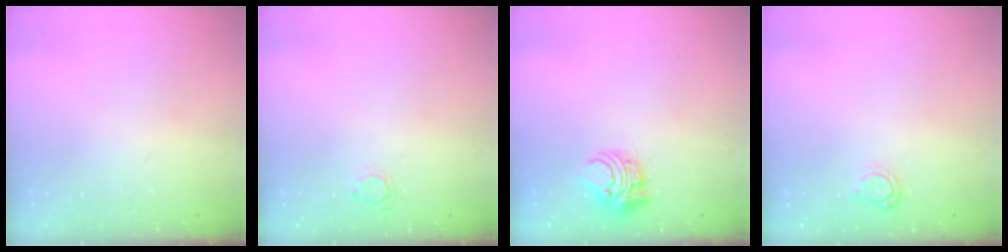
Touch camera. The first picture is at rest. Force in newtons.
{"total": 2.6, "press": 2.6, "slide": 0.4}
{"total": 7.5, "press": 7.5, "slide": 0.4}
{"total": 4.7, "press": 4.6, "slide": 0.6}